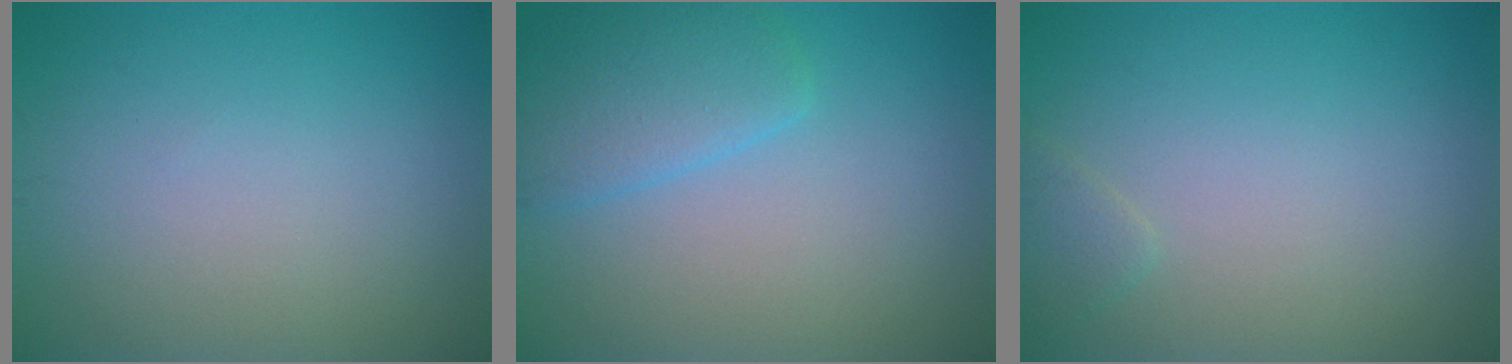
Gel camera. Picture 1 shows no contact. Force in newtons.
{"total": 3.6, "press": 3.5, "slide": 0.2}
{"total": 1.0, "press": 1.0, "slide": 0.0}